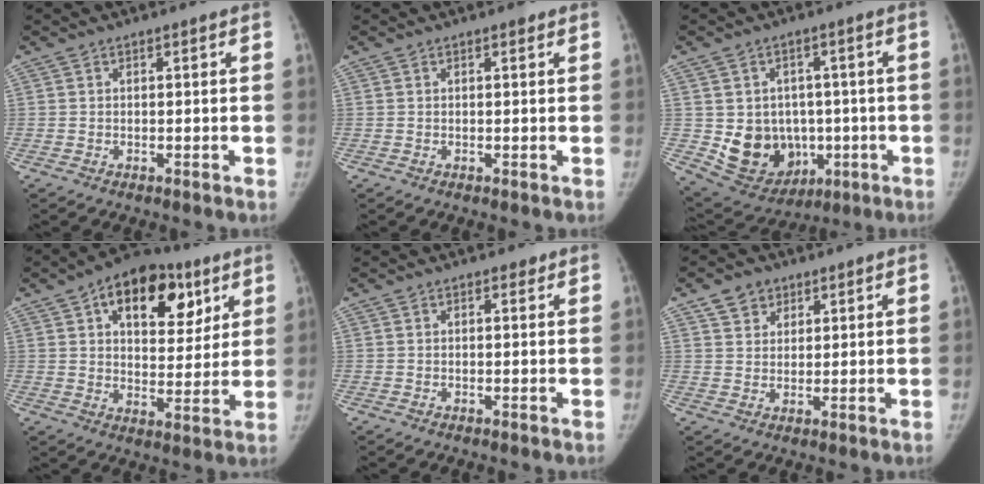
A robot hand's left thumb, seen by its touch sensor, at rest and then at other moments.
{"total": 0.8, "force": [0.5, 0.4, 0.5], "torque": [-0.005, -0.001, 0.004]}
{"total": 13.6, "force": [-1.6, 11.4, 7.3], "torque": [-0.080, 0.006, 0.005]}
{"total": 18.2, "force": [8.3, 10.5, 12.2], "torque": [-0.127, -0.013, 0.123]}
{"total": 0.8, "force": [0.5, 0.5, 0.3], "torque": [0.003, -0.002, 0.003]}
{"total": 4.9, "force": [2.9, 3.6, 1.4], "torque": [-0.004, -0.015, 0.052]}